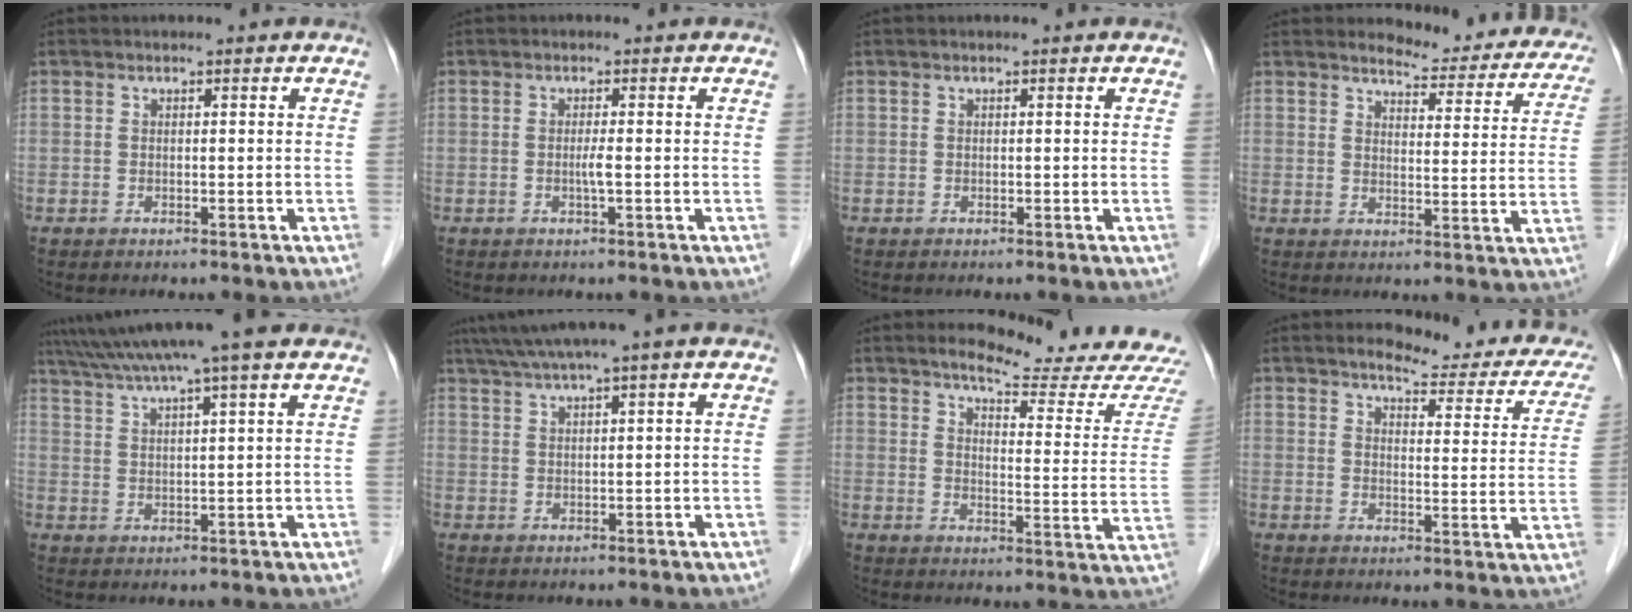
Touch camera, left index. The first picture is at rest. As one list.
[{"total": 1.3, "force": [-0.5, -0.3, 1.1], "torque": [-0.027, -0.004, -0.009]}, {"total": 0.0}, {"total": 13.0, "force": [12.2, 3.2, 3.4], "torque": [-0.018, -0.030, 0.121]}, {"total": 11.6, "force": [9.6, -0.9, 6.5], "torque": [-0.118, 0.031, 0.139]}, {"total": 6.1, "force": [4.6, -1.2, 3.9], "torque": [-0.069, 0.030, 0.079]}, {"total": 14.5, "force": [13.9, -1.1, 4.0], "torque": [-0.051, -0.090, 0.162]}, {"total": 14.6, "force": [13.1, 3.0, 5.8], "torque": [-0.049, -0.037, 0.133]}]